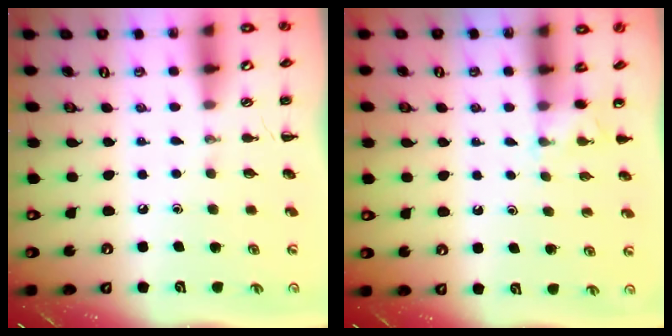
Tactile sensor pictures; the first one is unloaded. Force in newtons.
{"total": 2.6, "press": 2.4, "slide": 1.0}